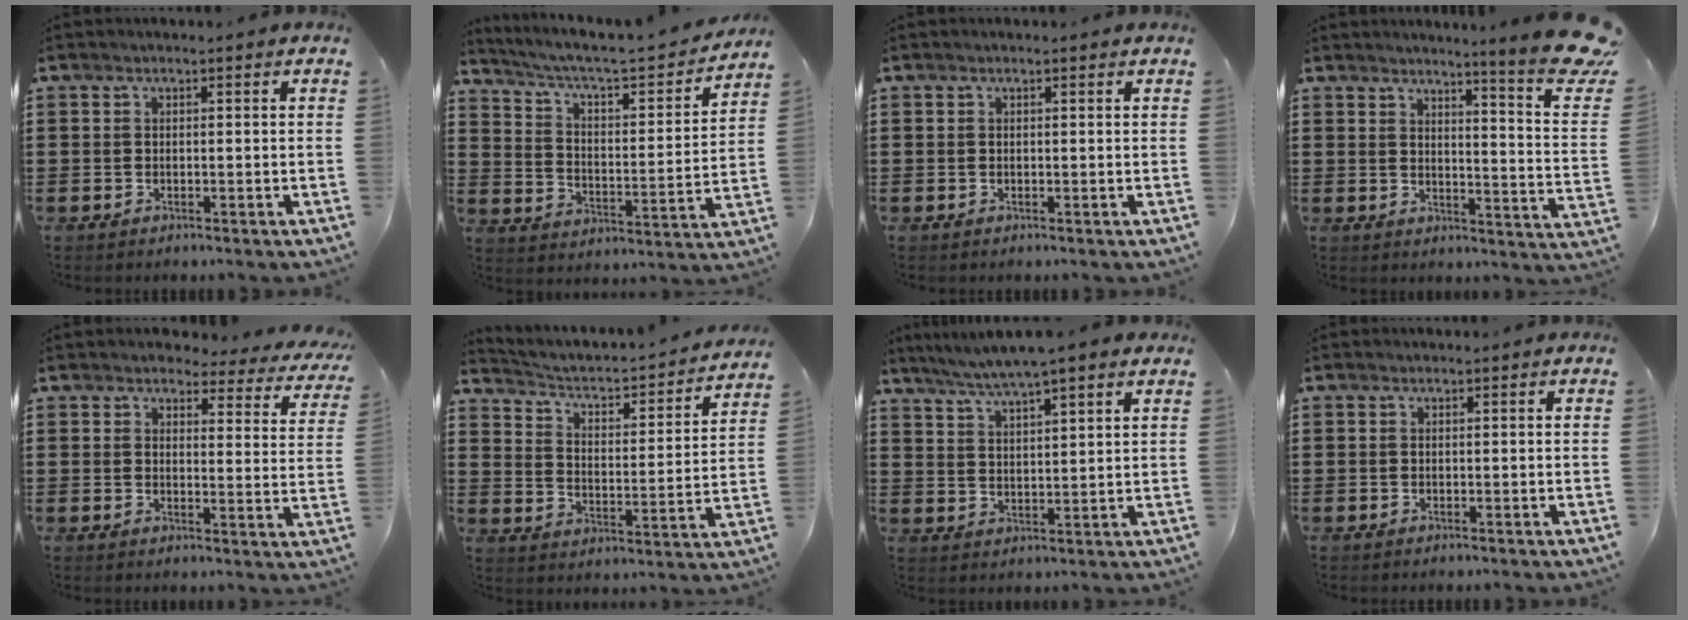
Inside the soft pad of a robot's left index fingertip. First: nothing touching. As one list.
[{"total": 4.5, "force": [3.7, 0.7, 2.3], "torque": [-0.067, -0.033, 0.052]}, {"total": 0.0}, {"total": 7.5, "force": [6.0, -0.9, 4.4], "torque": [-0.076, -0.054, 0.097]}, {"total": 3.7, "force": [3.5, 0.8, 0.9], "torque": [-0.027, -0.019, 0.059]}, {"total": 2.5, "force": [2.0, 0.9, 1.2], "torque": [-0.040, -0.025, 0.020]}, {"total": 5.2, "force": [4.6, 0.0, 2.4], "torque": [-0.061, -0.015, 0.079]}, {"total": 0.0}]